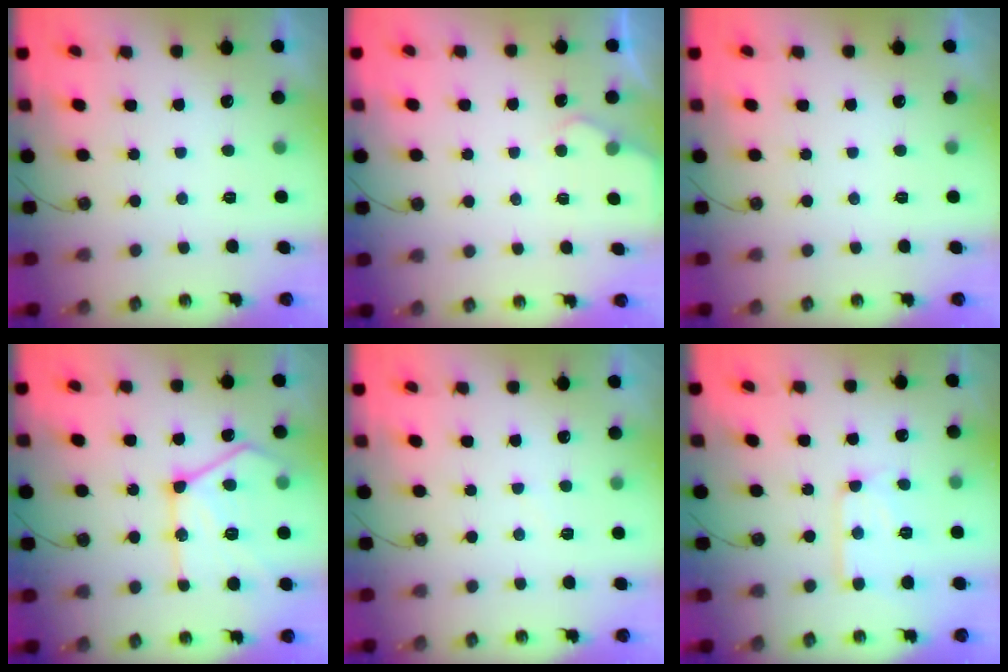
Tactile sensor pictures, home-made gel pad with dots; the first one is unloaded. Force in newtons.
{"total": 3.4, "press": 3.4, "slide": 0.4}
{"total": 0.0}
{"total": 20.5, "press": 20.4, "slide": 2.0}
{"total": 2.5, "press": 2.5, "slide": 0.3}
{"total": 9.5, "press": 9.5, "slide": 0.7}